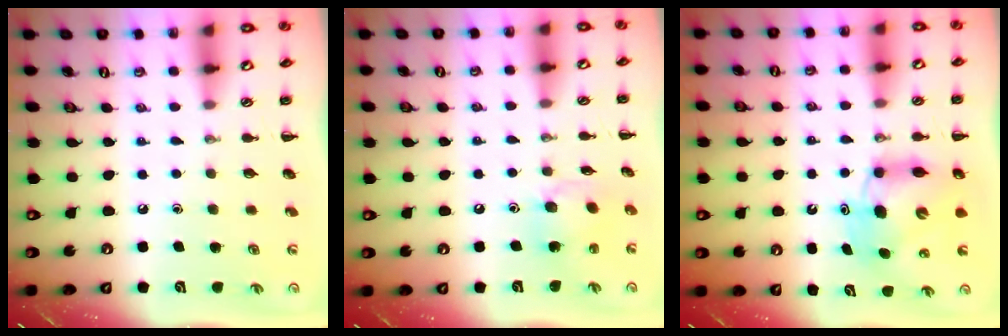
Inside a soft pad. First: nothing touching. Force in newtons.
{"total": 8.0, "press": 7.9, "slide": 0.6}
{"total": 8.4, "press": 8.4, "slide": 0.9}